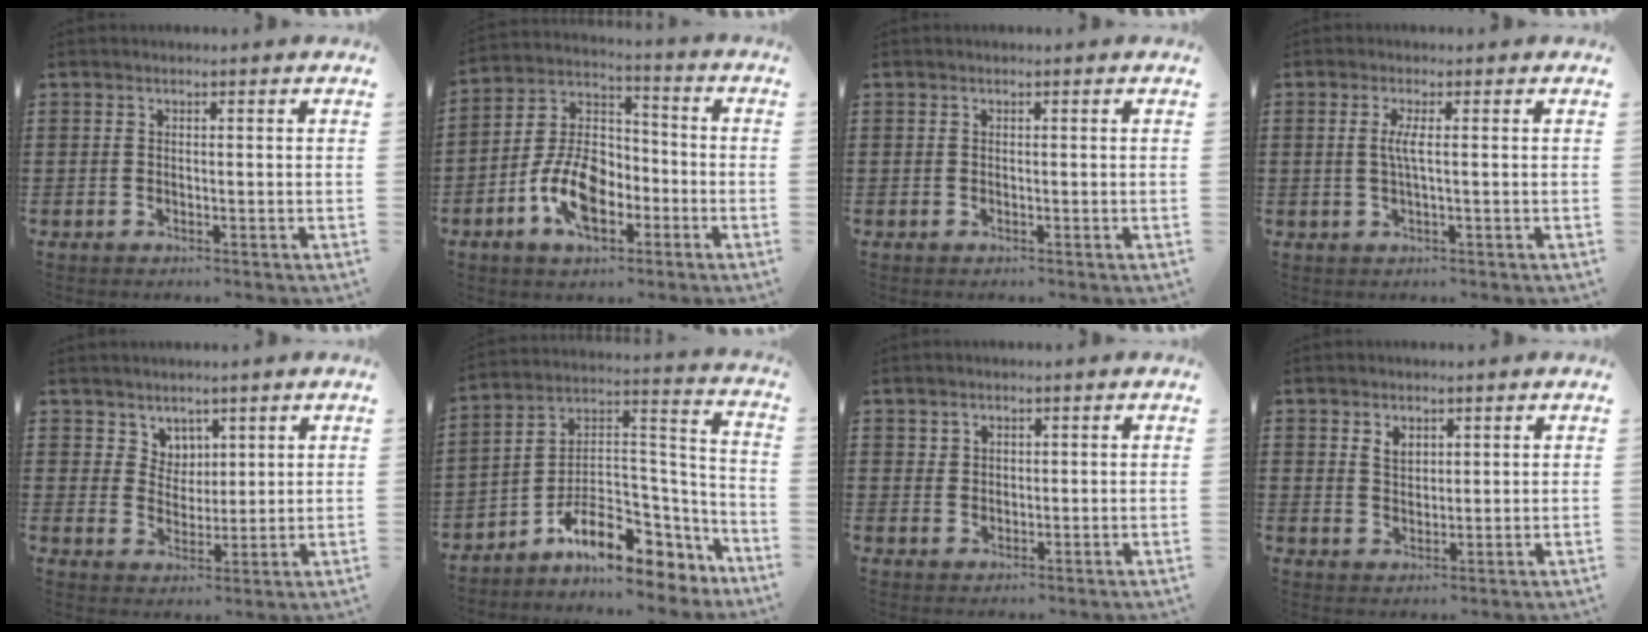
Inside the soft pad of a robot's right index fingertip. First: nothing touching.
{"total": 10.9, "force": [-4.3, 6.4, 7.7], "torque": [-0.172, 0.009, -0.080]}
{"total": 0.0}
{"total": 2.7, "force": [0.0, 0.0, 2.7], "torque": [-0.059, -0.009, -0.003]}
{"total": 4.5, "force": [3.2, 3.2, 0.1], "torque": [-0.021, 0.003, 0.061]}
{"total": 10.1, "force": [-6.5, 5.3, 5.7], "torque": [-0.108, 0.005, -0.118]}
{"total": 1.5, "force": [1.1, 1.0, 0.2], "torque": [-0.008, 0.002, 0.023]}
{"total": 2.5, "force": [1.6, 1.7, 0.9], "torque": [-0.024, 0.005, 0.031]}